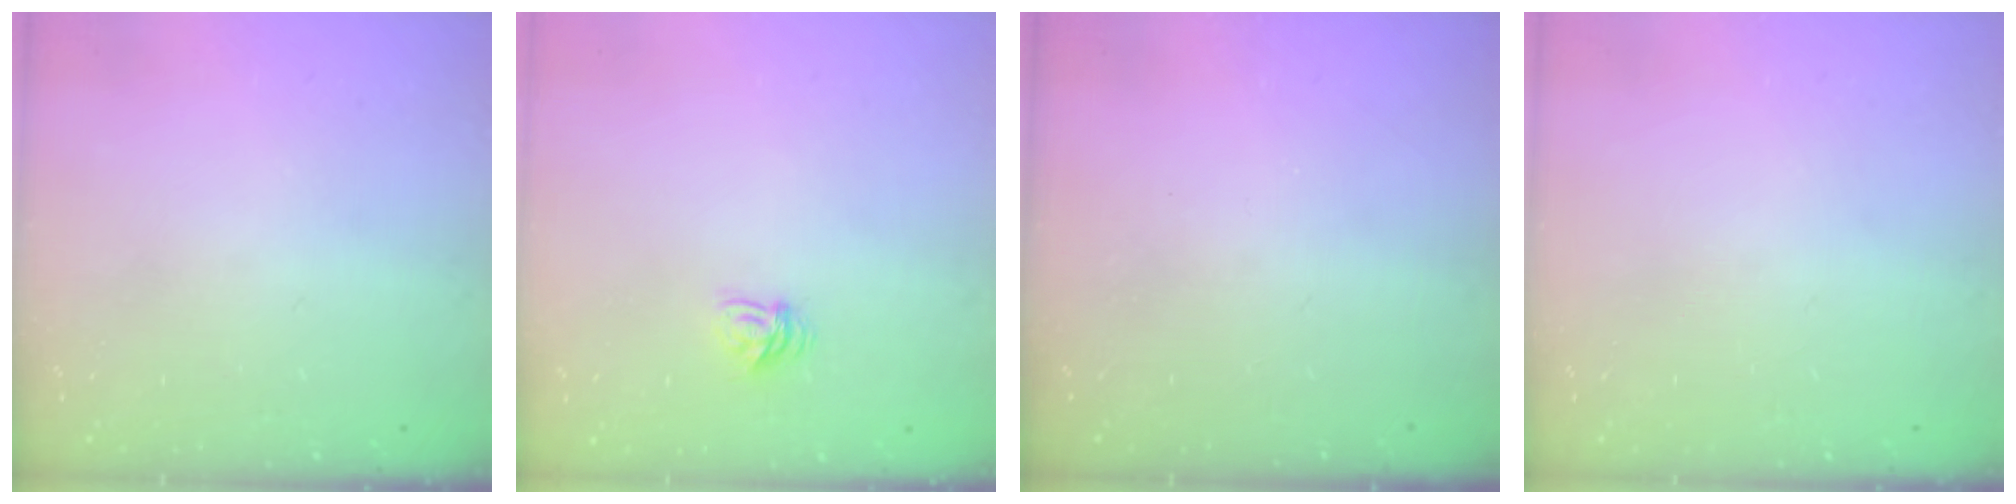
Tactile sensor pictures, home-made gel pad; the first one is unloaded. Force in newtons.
{"total": 4.9, "press": 4.9, "slide": 0.6}
{"total": 0.0}
{"total": 0.0}